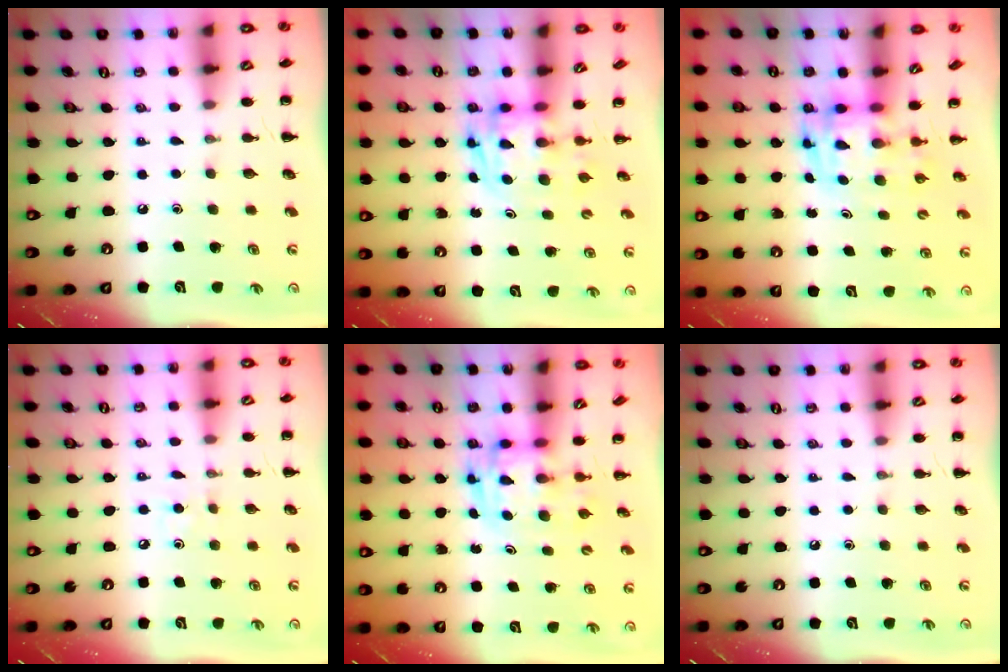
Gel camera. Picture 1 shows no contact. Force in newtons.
{"total": 2.8, "press": 2.8, "slide": 0.5}
{"total": 3.5, "press": 3.4, "slide": 0.7}
{"total": 2.5, "press": 2.3, "slide": 0.8}
{"total": 2.9, "press": 2.9, "slide": 0.5}
{"total": 0.0}